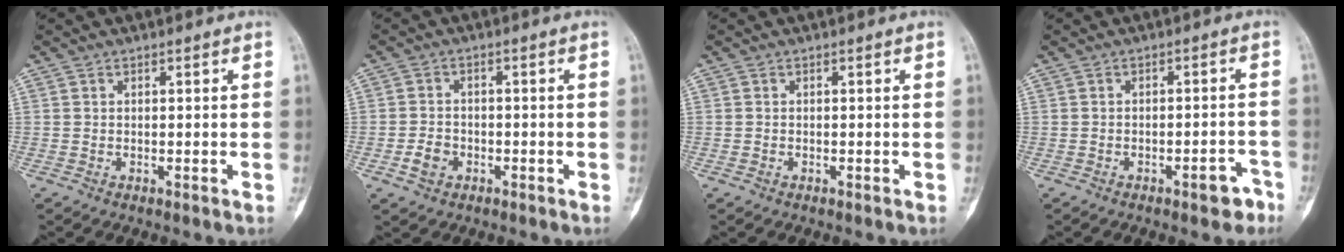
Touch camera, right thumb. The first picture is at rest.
{"total": 3.5, "force": [-1.5, 2.7, 1.6], "torque": [-0.021, 0.013, -0.027]}
{"total": 0.0}
{"total": 4.1, "force": [-2.7, 1.6, 2.6], "torque": [-0.015, 0.027, -0.031]}